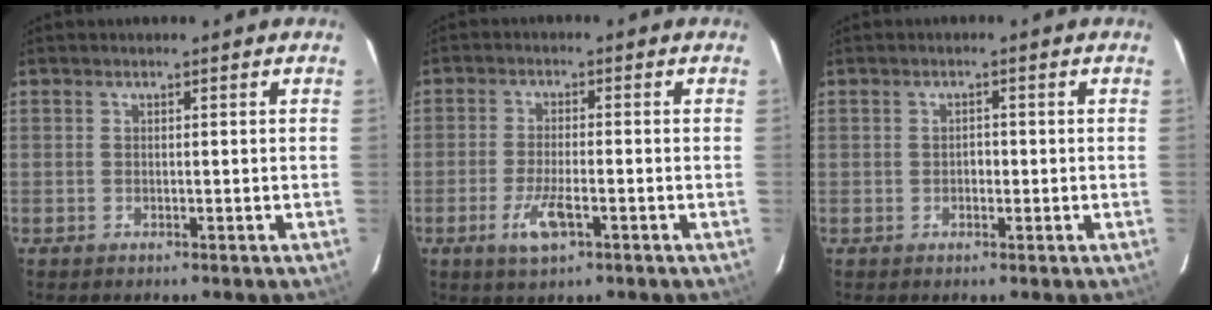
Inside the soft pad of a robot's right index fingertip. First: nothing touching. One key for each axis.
{"total": 5.0, "fx": -2.3, "fy": 1.3, "fz": 4.3, "tx": -0.087, "ty": -0.004, "tz": -0.039}
{"total": 1.1, "fx": -0.4, "fy": 0.7, "fz": 0.8, "tx": -0.012, "ty": 0.004, "tz": -0.006}